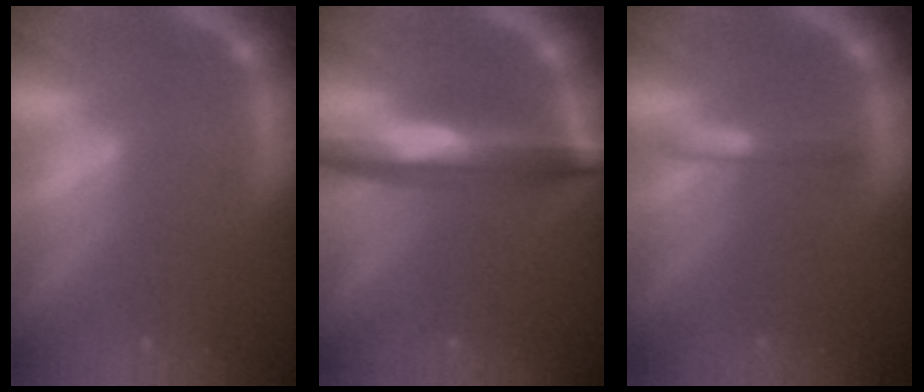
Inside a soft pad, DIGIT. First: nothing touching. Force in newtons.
{"total": 6.5}
{"total": 1.4}